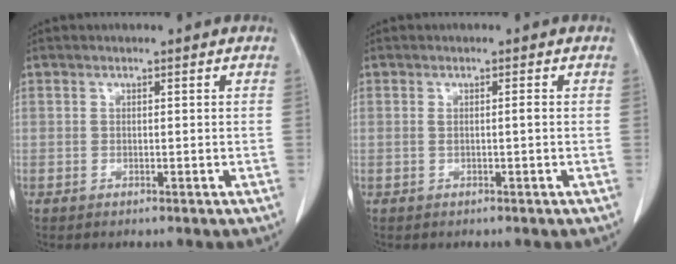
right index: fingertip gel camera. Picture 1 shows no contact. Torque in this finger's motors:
{"motor_torque": [0.09, 0.00, 0.01, 0.00]}